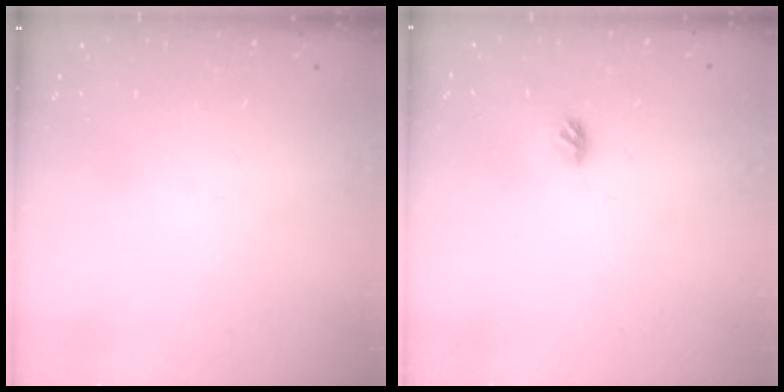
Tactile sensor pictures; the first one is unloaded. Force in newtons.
{"total": 3.3, "press": 3.2, "slide": 0.8}